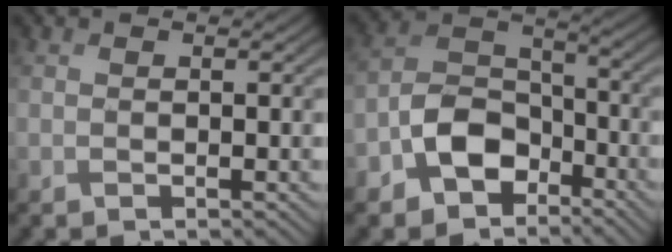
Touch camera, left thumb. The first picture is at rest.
{"total": 8.6, "force": [-4.7, 5.8, 4.3], "torque": [-0.086, 0.002, -0.109]}